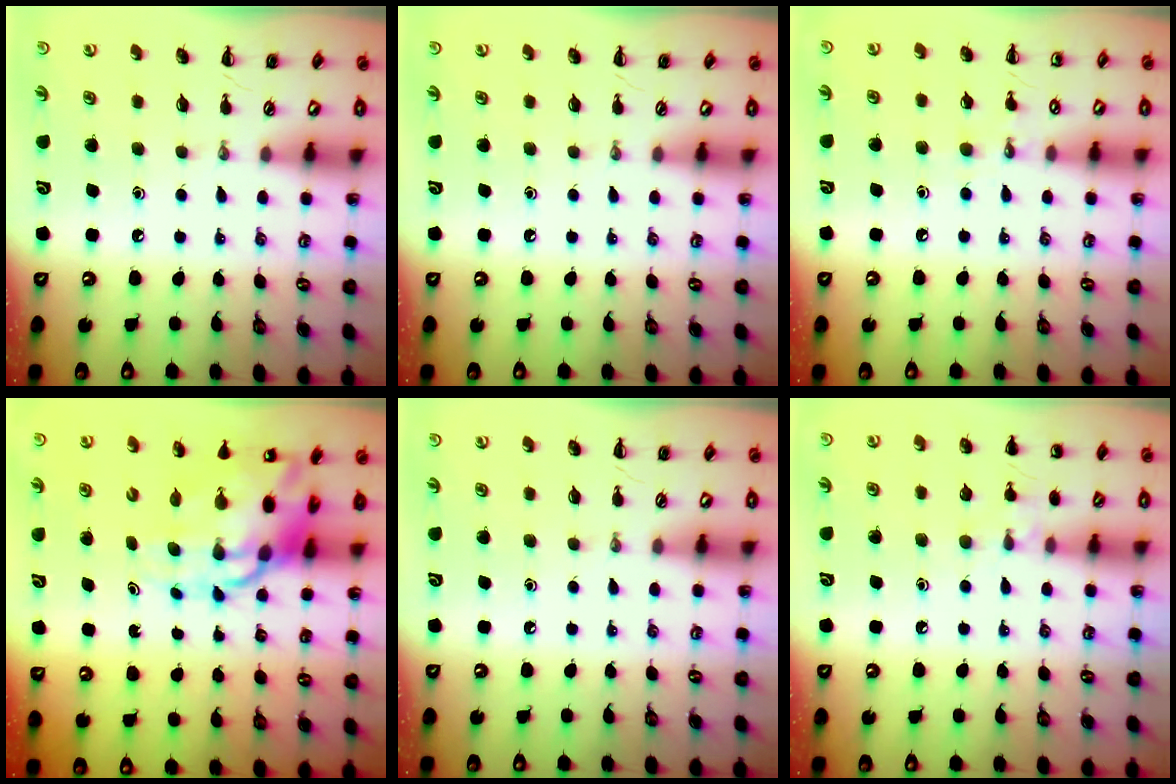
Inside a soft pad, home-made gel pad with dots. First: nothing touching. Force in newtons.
{"total": 0.0}
{"total": 5.8, "press": 5.5, "slide": 1.7}
{"total": 13.6, "press": 13.0, "slide": 3.7}
{"total": 0.0}
{"total": 7.4, "press": 7.1, "slide": 2.2}